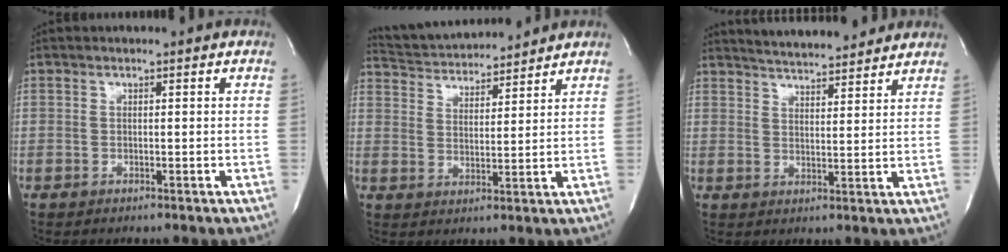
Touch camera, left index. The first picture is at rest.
{"total": 11.4, "force": [11.0, 1.3, 2.7], "torque": [-0.055, 0.018, 0.183]}
{"total": 12.0, "force": [11.1, 1.6, 4.1], "torque": [-0.066, 0.008, 0.157]}